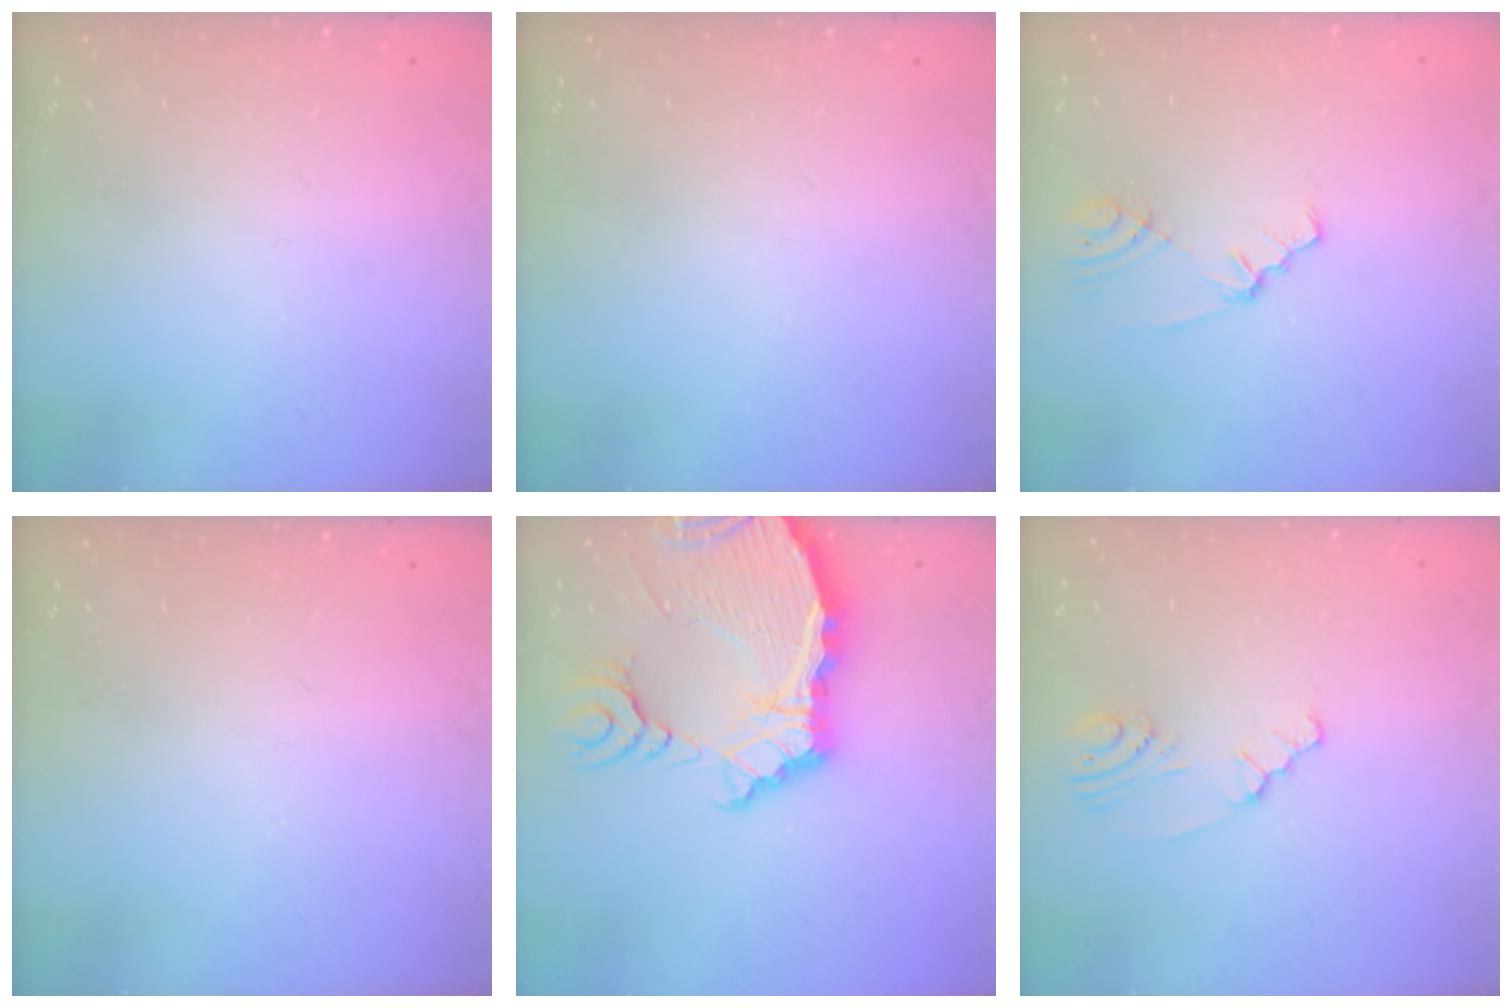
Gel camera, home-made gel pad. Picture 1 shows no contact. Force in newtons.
{"total": 0.0}
{"total": 2.1, "press": 2.1, "slide": 0.3}
{"total": 0.0}
{"total": 13.5, "press": 13.4, "slide": 1.8}
{"total": 2.4, "press": 2.4, "slide": 0.4}